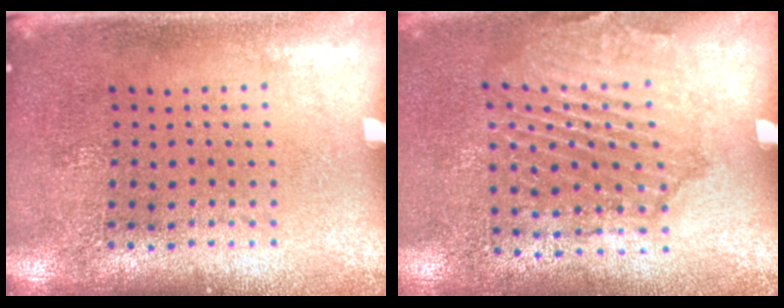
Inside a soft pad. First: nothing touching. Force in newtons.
{"total": 1.5, "press": 1.5, "slide": 0.4}